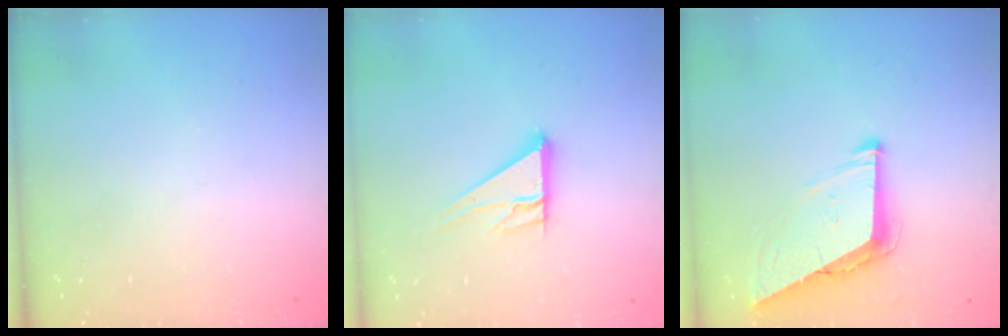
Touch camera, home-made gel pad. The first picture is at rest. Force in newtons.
{"total": 10.2, "press": 10.2, "slide": 1.0}
{"total": 7.8, "press": 7.8, "slide": 0.9}